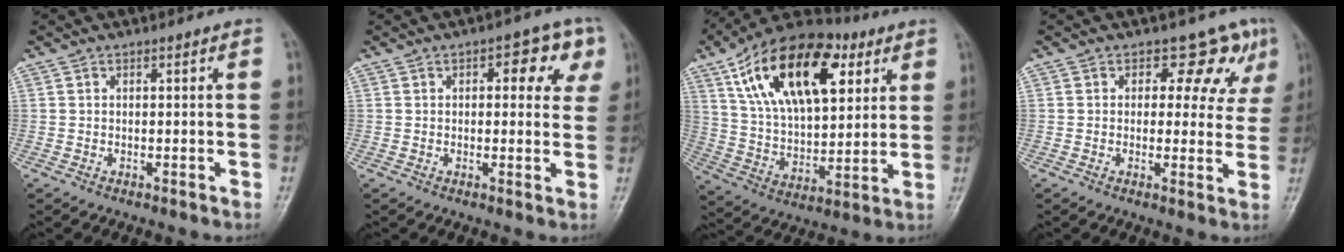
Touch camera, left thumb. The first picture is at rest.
{"total": 7.2, "force": [2.5, 4.0, 5.4], "torque": [-0.022, 0.002, 0.020]}
{"total": 24.2, "force": [10.1, 12.9, 17.8], "torque": [-0.275, -0.015, 0.173]}
{"total": 6.9, "force": [4.0, 4.8, 2.9], "torque": [0.006, -0.017, 0.035]}